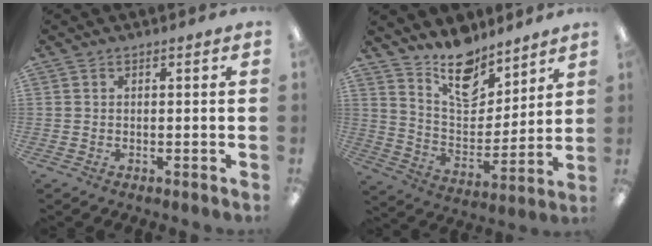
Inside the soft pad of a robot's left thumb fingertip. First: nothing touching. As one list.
[{"total": 15.3, "force": [11.9, 7.2, 6.4], "torque": [-0.102, -0.079, 0.215]}]